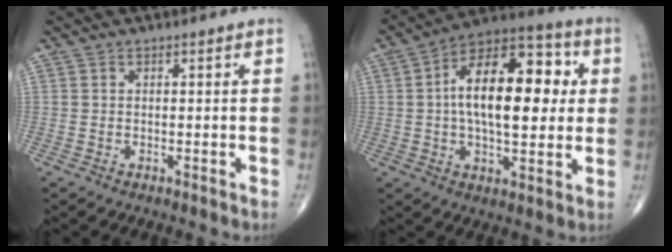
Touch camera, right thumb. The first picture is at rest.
{"total": 20.3, "force": [2.6, 9.9, 17.5], "torque": [-0.253, 0.023, 0.031]}